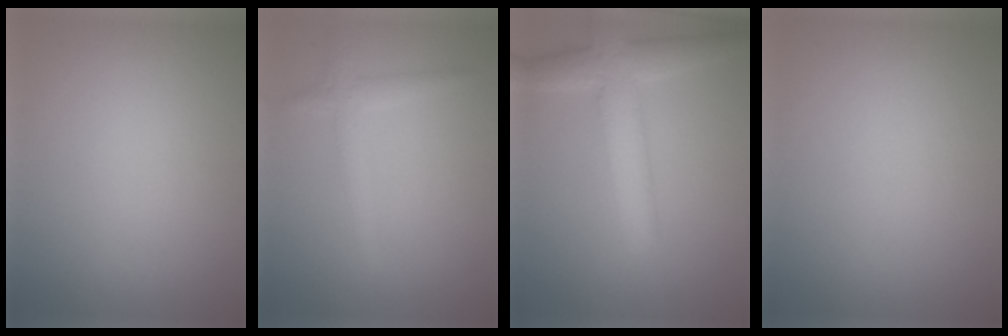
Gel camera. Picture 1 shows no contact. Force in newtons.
{"total": 2.0, "press": 2.0, "slide": 0.1}
{"total": 5.3, "press": 5.3, "slide": 0.2}
{"total": 0.0}